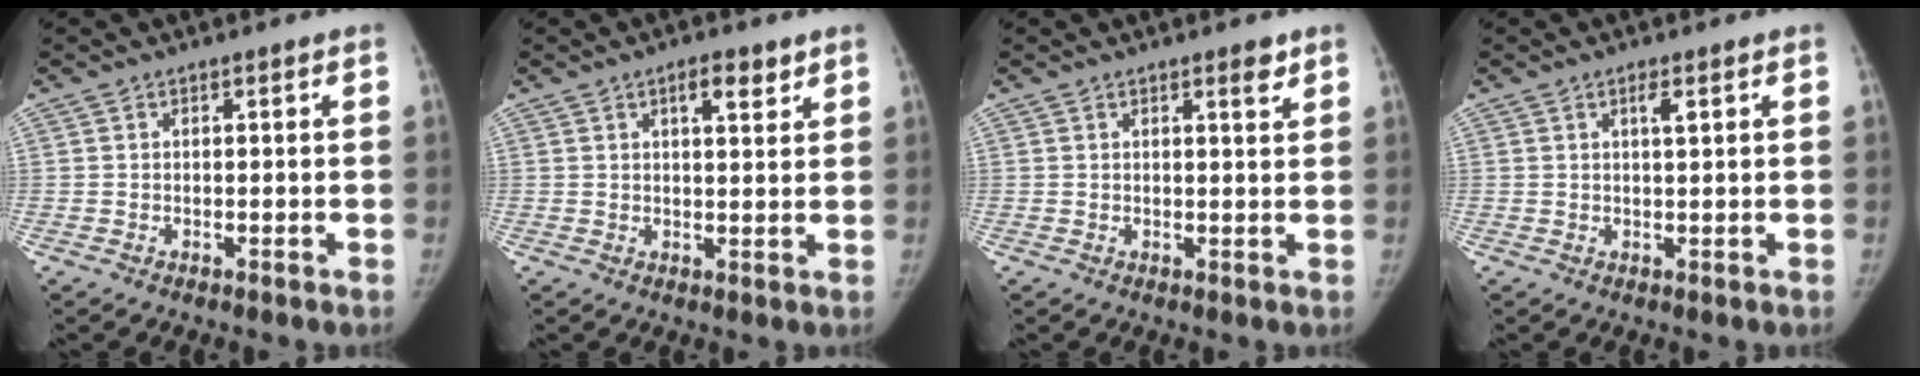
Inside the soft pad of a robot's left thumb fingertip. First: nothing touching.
{"total": 4.4, "force": [2.6, 1.6, 3.2], "torque": [-0.036, -0.014, 0.039]}
{"total": 2.2, "force": [1.5, 0.5, 1.5], "torque": [-0.015, -0.010, 0.021]}
{"total": 2.0, "force": [0.9, 0.4, 1.7], "torque": [-0.027, -0.002, 0.016]}